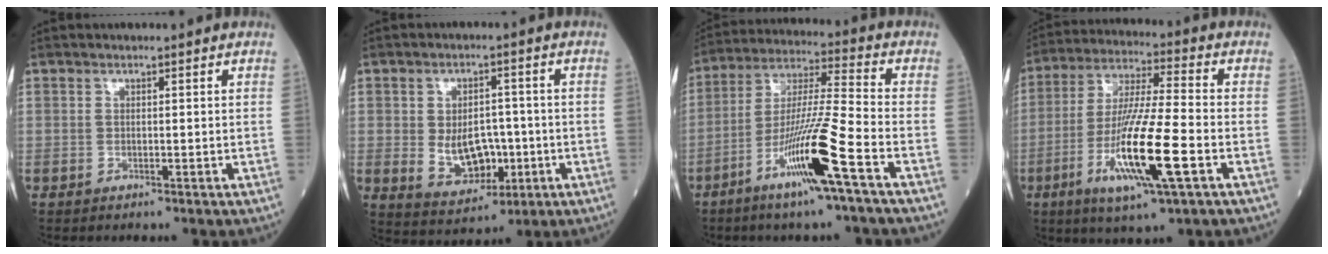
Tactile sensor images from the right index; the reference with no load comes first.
{"total": 7.1, "force": [-0.6, 5.0, 5.0], "torque": [-0.082, 0.004, 0.006]}
{"total": 13.8, "force": [-6.5, -0.9, 12.1], "torque": [-0.238, -0.013, -0.124]}
{"total": 15.8, "force": [-5.1, 1.0, 15.0], "torque": [-0.292, -0.022, -0.094]}